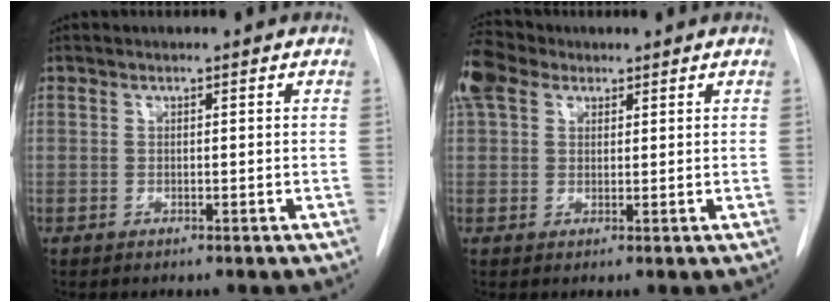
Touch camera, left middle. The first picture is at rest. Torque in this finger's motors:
{"motor_torque": [0.51, -0.20, 0.97, 0.21]}